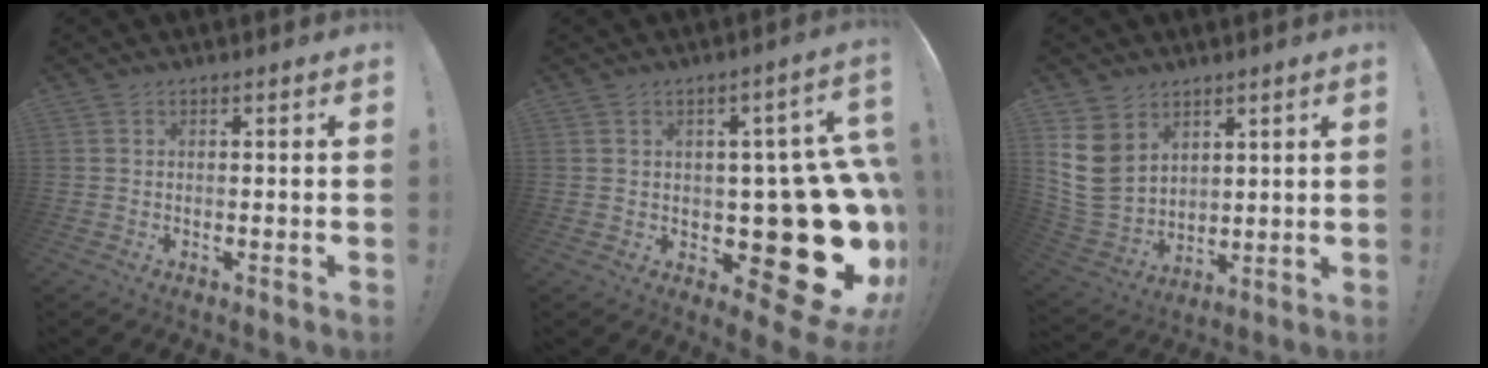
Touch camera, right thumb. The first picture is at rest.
{"total": 23.8, "force": [-2.9, 11.8, 20.5], "torque": [-0.261, 0.005, -0.020]}
{"total": 12.8, "force": [5.3, 10.1, 5.9], "torque": [-0.128, -0.032, 0.111]}